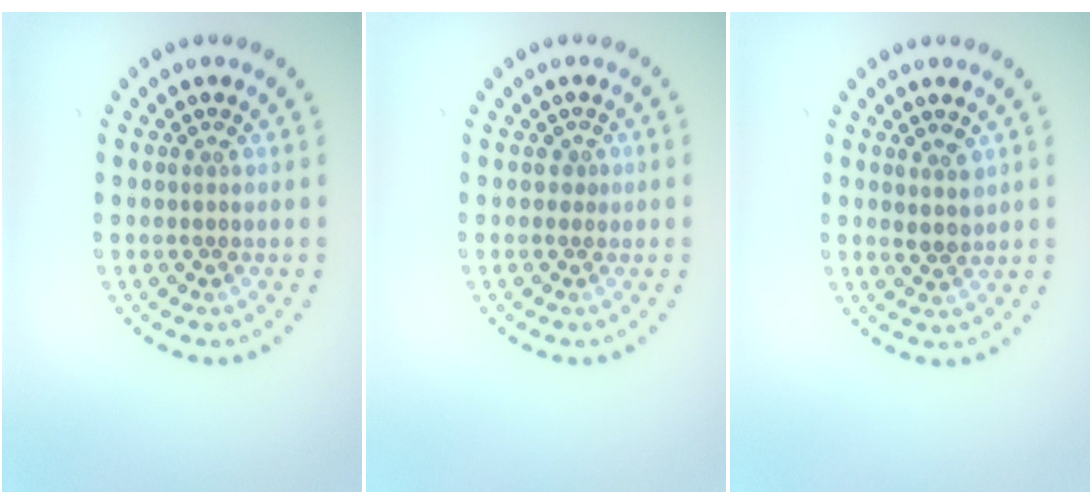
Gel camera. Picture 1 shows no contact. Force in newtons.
{"total": 0.6, "press": 0.2, "slide": 0.6}
{"total": 1.6, "press": 1.3, "slide": 0.8}